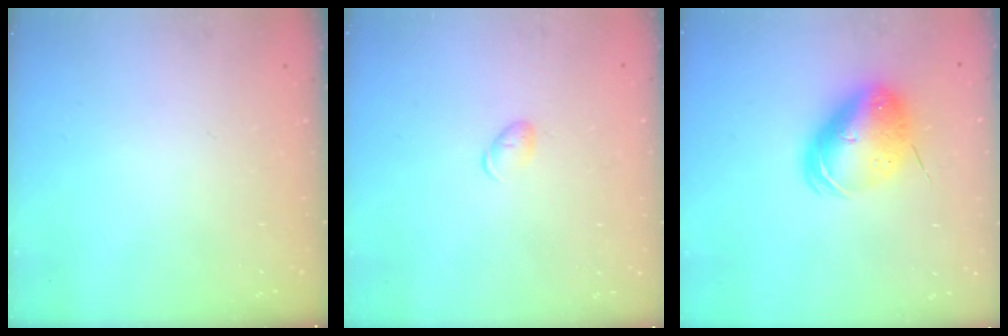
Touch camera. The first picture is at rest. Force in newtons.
{"total": 4.1, "press": 4.0, "slide": 0.8}
{"total": 11.4, "press": 11.1, "slide": 2.6}